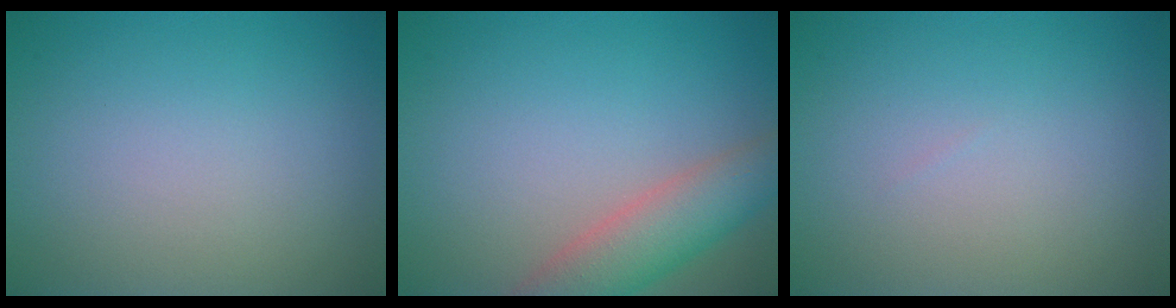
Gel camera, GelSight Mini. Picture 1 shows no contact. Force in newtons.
{"total": 5.1, "press": 5.0, "slide": 0.4}
{"total": 0.0}